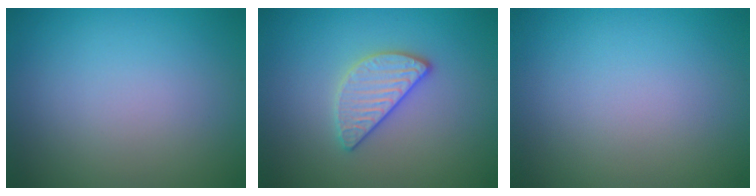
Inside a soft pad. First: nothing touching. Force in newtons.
{"total": 3.0, "press": 2.8, "slide": 1.1}
{"total": 0.0}